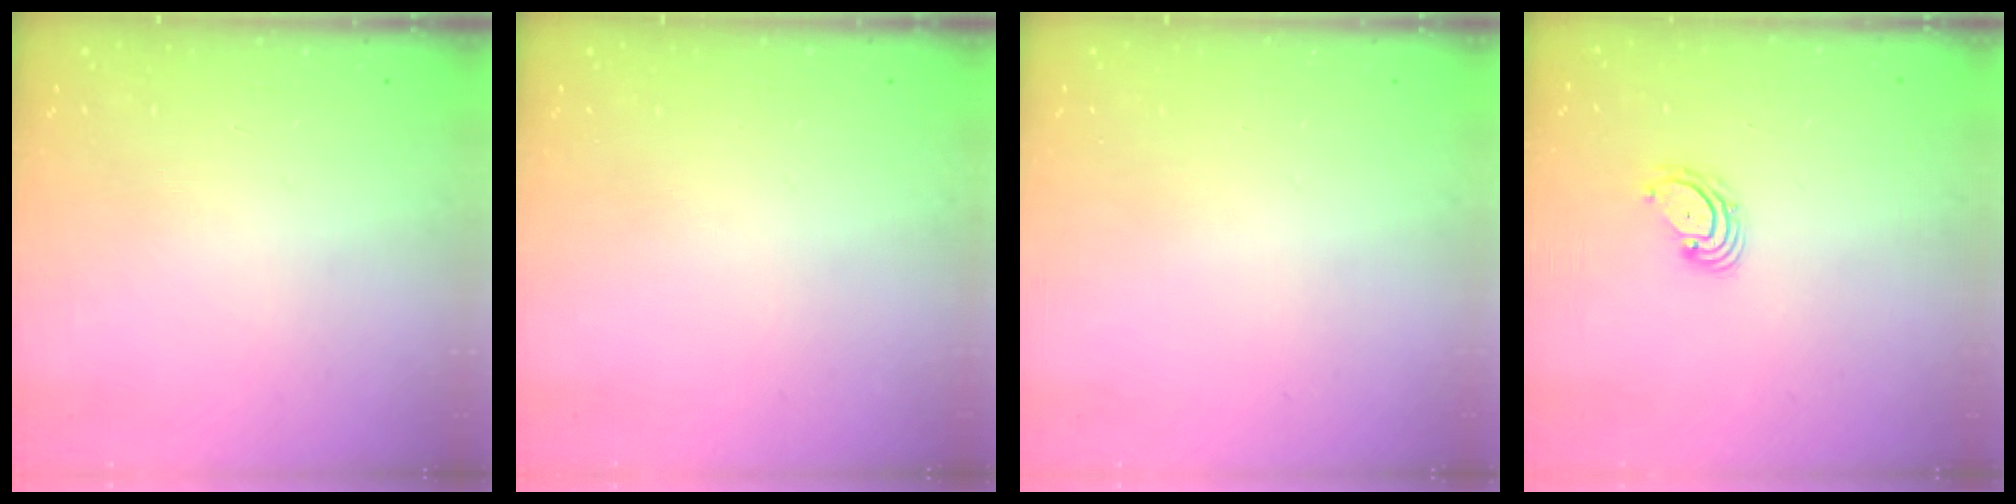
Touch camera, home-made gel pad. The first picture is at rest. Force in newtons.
{"total": 0.0}
{"total": 0.0}
{"total": 3.7, "press": 3.7, "slide": 0.4}